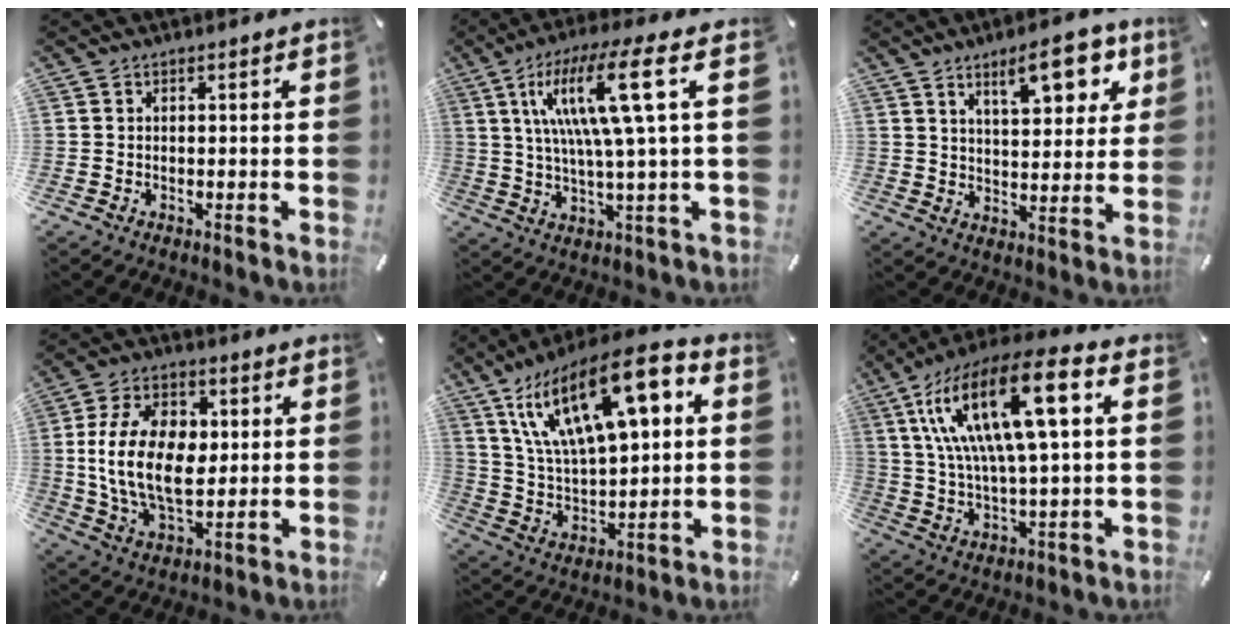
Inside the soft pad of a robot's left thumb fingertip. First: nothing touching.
{"total": 16.8, "force": [5.4, 2.2, 15.8], "torque": [-0.313, -0.008, 0.071]}
{"total": 12.7, "force": [7.2, 5.4, 8.9], "torque": [-0.114, -0.031, 0.117]}
{"total": 17.3, "force": [1.5, 11.2, 13.2], "torque": [-0.256, 0.011, 0.026]}
{"total": 22.3, "force": [10.4, 9.5, 17.3], "torque": [-0.332, -0.041, 0.168]}
{"total": 19.7, "force": [7.3, 5.8, 17.3], "torque": [-0.371, -0.018, 0.108]}